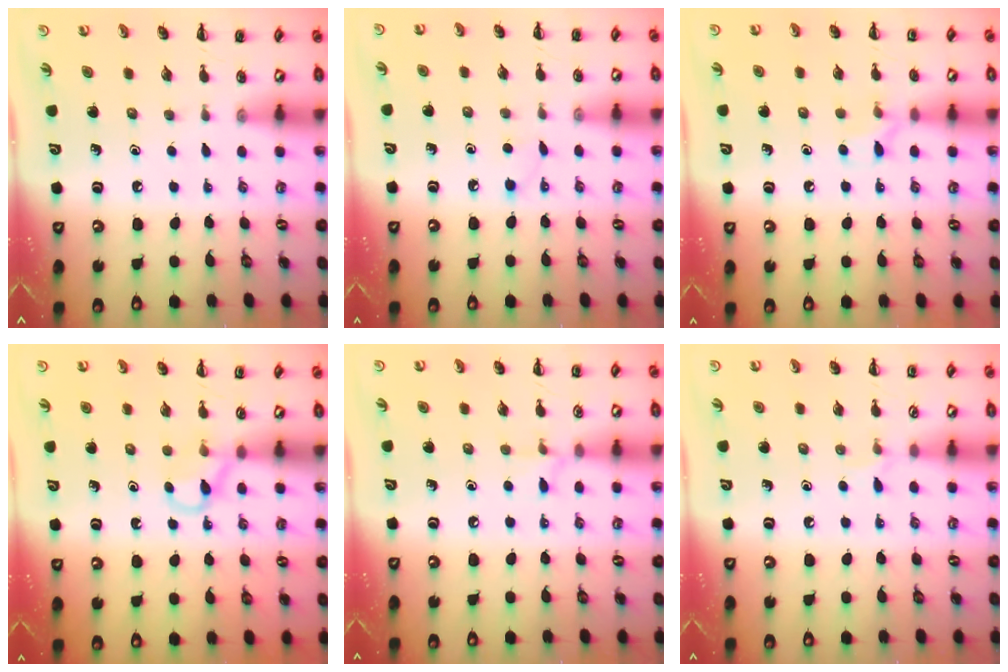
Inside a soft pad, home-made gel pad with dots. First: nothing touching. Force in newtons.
{"total": 2.2, "press": 2.0, "slide": 0.8}
{"total": 5.8, "press": 5.5, "slide": 1.8}
{"total": 3.9, "press": 3.7, "slide": 1.4}
{"total": 4.5, "press": 4.3, "slide": 1.6}
{"total": 4.6, "press": 4.3, "slide": 1.7}